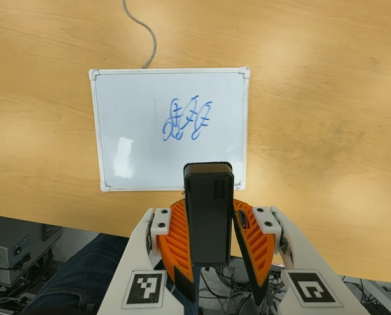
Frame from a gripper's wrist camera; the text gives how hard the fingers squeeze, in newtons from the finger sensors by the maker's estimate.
{"total": 6.3, "left": 6.0, "right": 6.6}